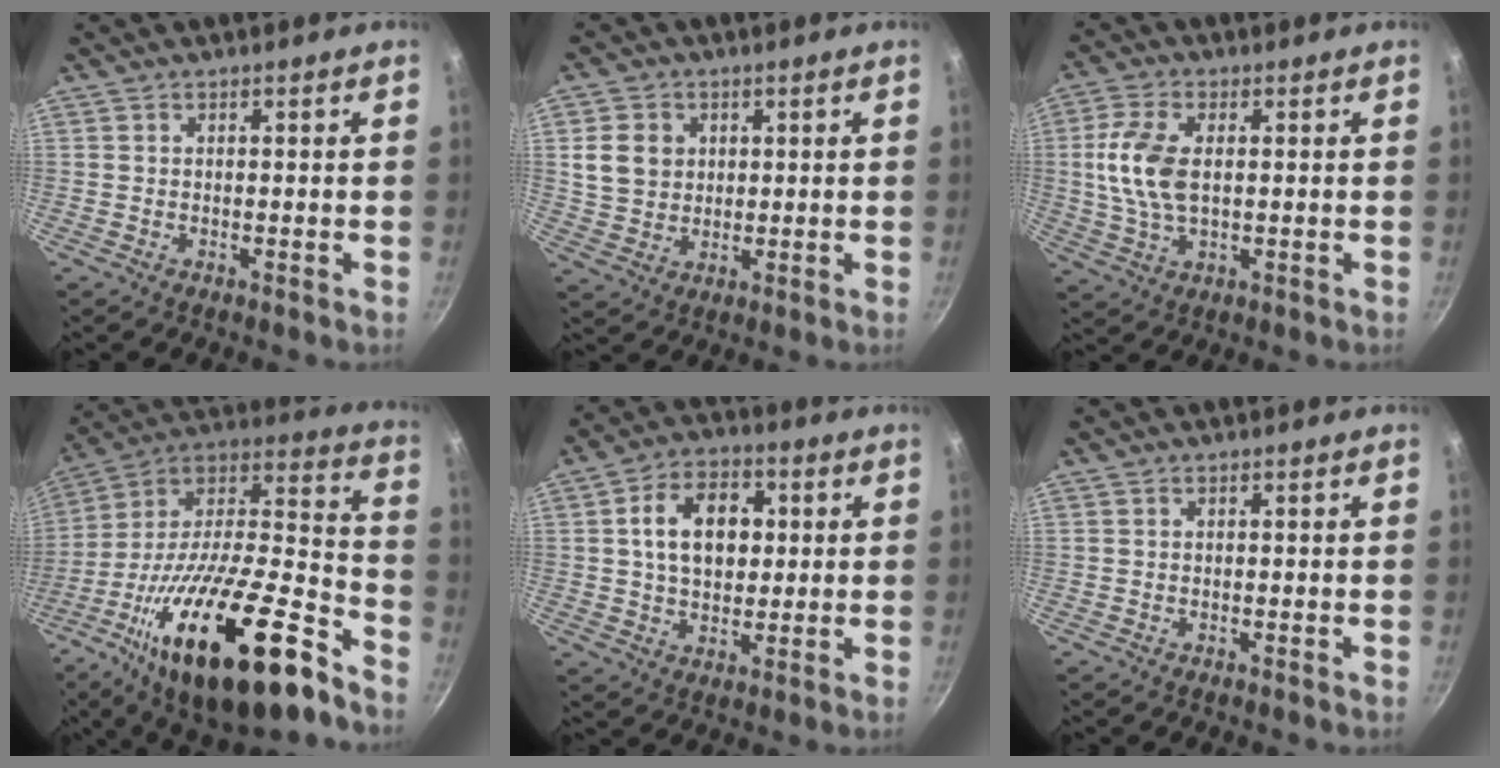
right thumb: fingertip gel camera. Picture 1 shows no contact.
{"total": 7.5, "force": [1.8, 6.3, 3.6], "torque": [-0.044, -0.002, 0.036]}
{"total": 10.2, "force": [1.0, 5.7, 8.4], "torque": [-0.172, 0.005, 0.018]}
{"total": 33.4, "force": [-17.5, 11.5, 26.0], "torque": [-0.382, 0.083, -0.291]}
{"total": 11.9, "force": [2.0, 8.3, 8.3], "torque": [-0.111, 0.010, 0.027]}
{"total": 0.0}